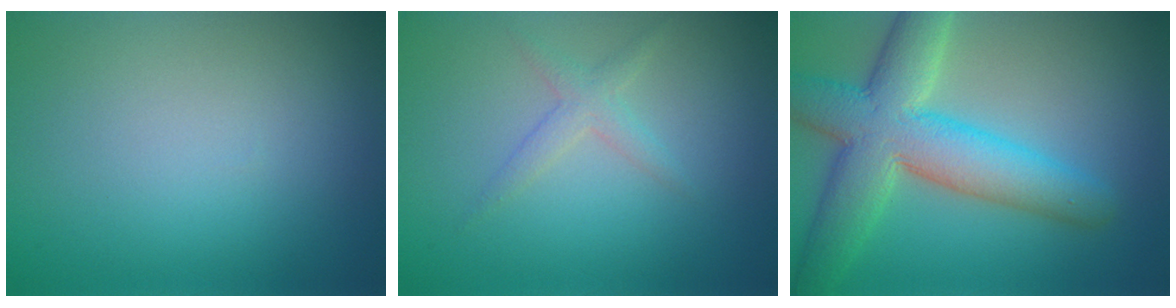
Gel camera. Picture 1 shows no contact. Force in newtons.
{"total": 1.7, "press": 1.7, "slide": 0.1}
{"total": 9.3, "press": 9.2, "slide": 0.6}